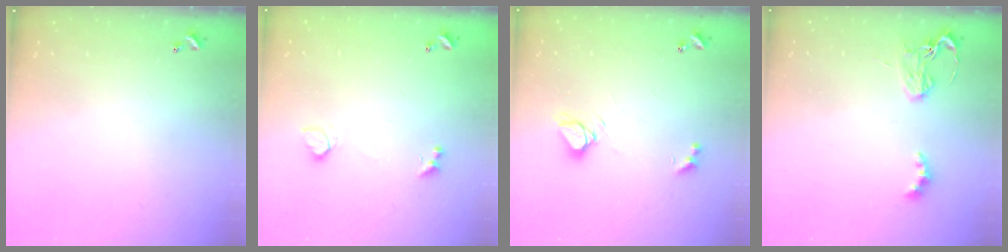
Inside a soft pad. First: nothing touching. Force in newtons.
{"total": 1.8, "press": 1.8, "slide": 0.5}
{"total": 4.7, "press": 4.7, "slide": 0.4}
{"total": 2.9, "press": 2.8, "slide": 0.6}